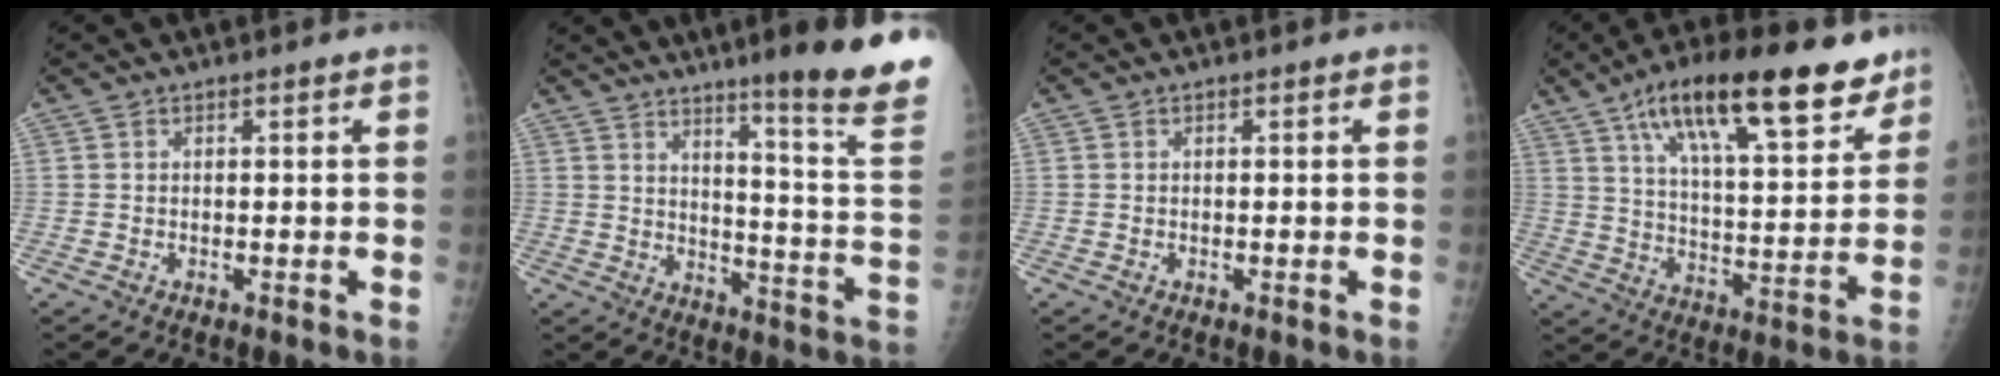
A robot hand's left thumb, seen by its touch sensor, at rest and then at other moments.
{"total": 19.8, "force": [13.7, -0.2, 14.3], "torque": [-0.168, -0.103, 0.185]}
{"total": 0.0}
{"total": 23.2, "force": [14.3, 7.8, 16.6], "torque": [-0.232, -0.037, 0.228]}